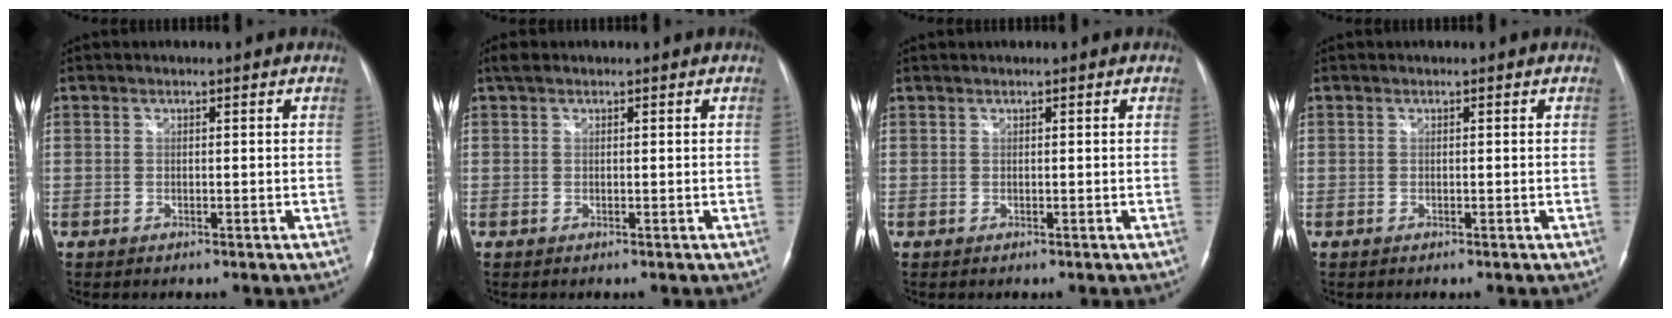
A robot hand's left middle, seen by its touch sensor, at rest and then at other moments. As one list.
[{"total": 1.3, "force": [0.9, 0.6, 0.7], "torque": [-0.015, 0.020, 0.017]}, {"total": 0.0}, {"total": 0.0}]